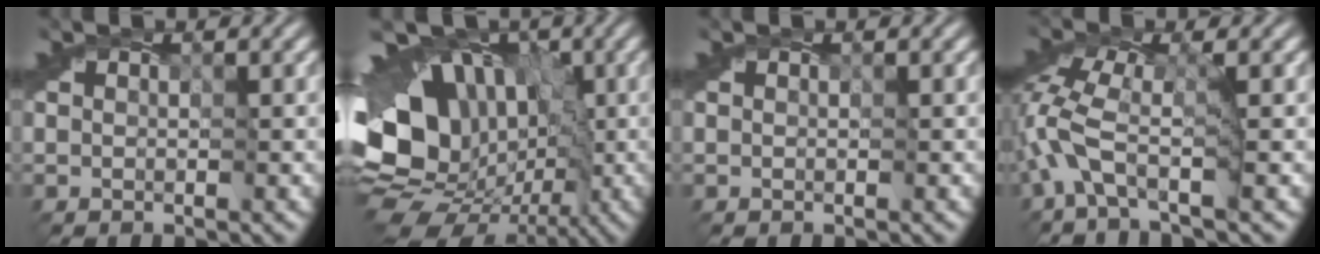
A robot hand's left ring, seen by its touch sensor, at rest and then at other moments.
{"total": 16.6, "force": [-1.1, 13.0, 10.2], "torque": [-0.187, 0.013, -0.028]}
{"total": 0.0}
{"total": 4.0, "force": [-1.4, 1.1, 3.6], "torque": [-0.091, 0.003, -0.040]}